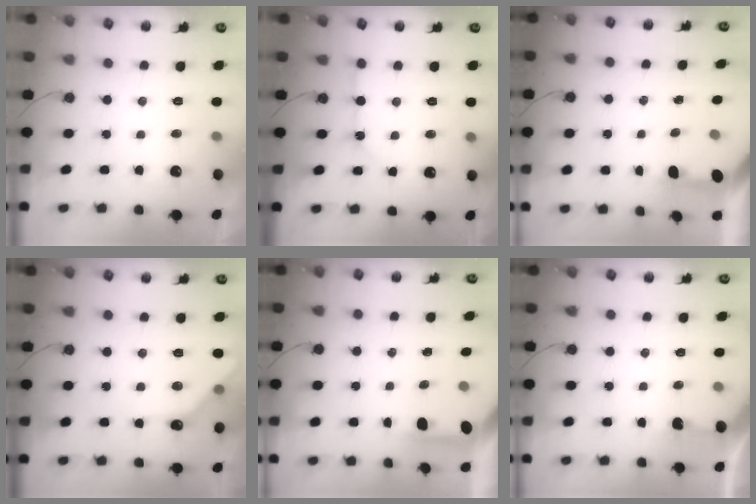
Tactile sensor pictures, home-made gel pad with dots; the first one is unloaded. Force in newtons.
{"total": 4.6, "press": 4.6, "slide": 0.5}
{"total": 3.4, "press": 3.3, "slide": 0.4}
{"total": 6.5, "press": 6.4, "slide": 0.8}
{"total": 3.9, "press": 3.8, "slide": 0.3}
{"total": 2.7, "press": 2.7, "slide": 0.2}